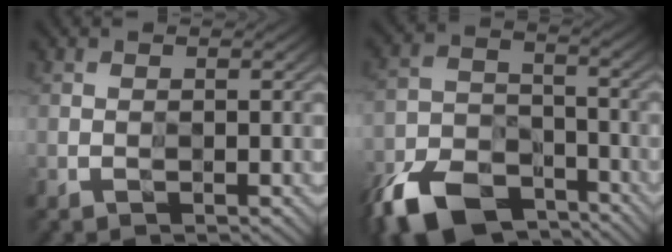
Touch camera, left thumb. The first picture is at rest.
{"total": 9.4, "force": [-7.6, 4.5, 3.1], "torque": [-0.071, -0.008, -0.155]}